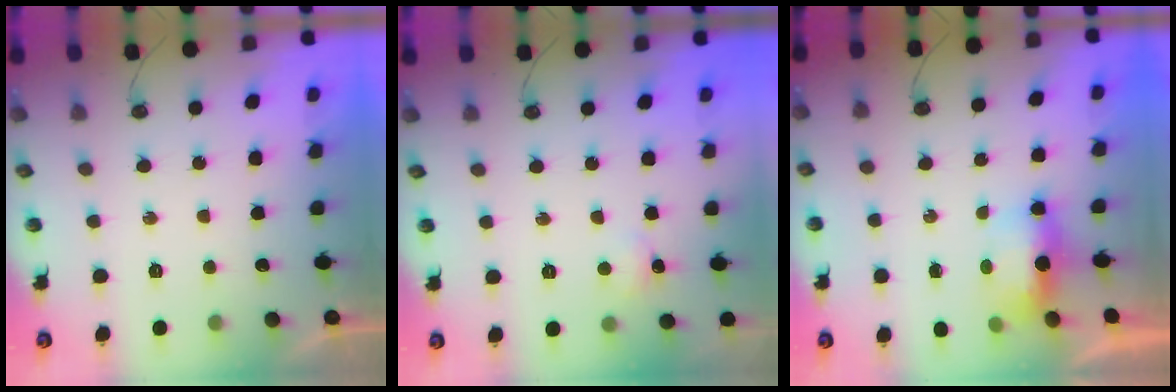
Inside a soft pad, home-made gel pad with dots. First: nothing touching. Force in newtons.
{"total": 5.2, "press": 5.2, "slide": 0.8}
{"total": 5.9, "press": 5.8, "slide": 1.2}